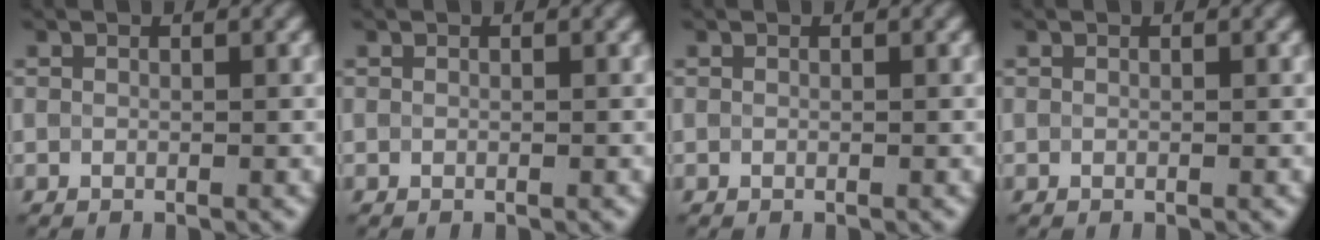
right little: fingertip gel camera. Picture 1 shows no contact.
{"total": 0.0}
{"total": 0.0}
{"total": 0.0}